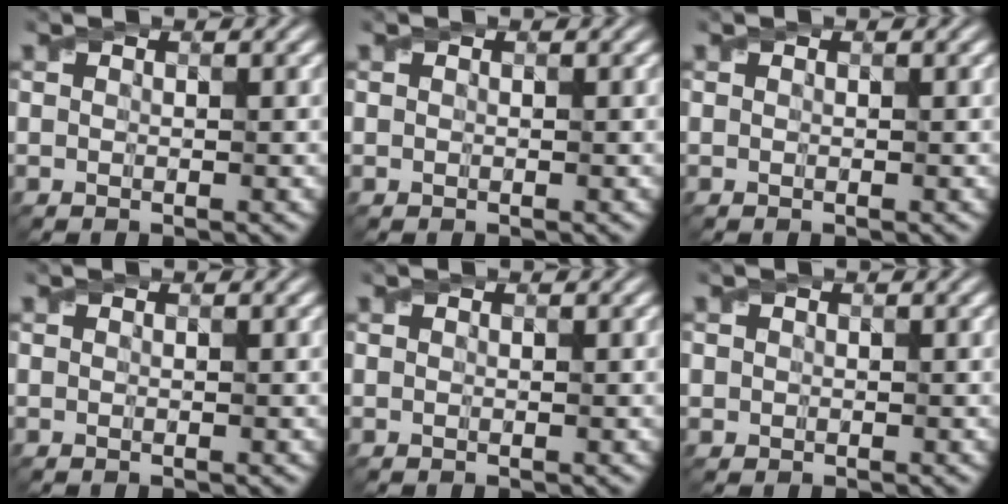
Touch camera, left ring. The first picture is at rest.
{"total": 0.0}
{"total": 0.0}
{"total": 0.0}
{"total": 0.0}
{"total": 0.9, "force": [0.1, 0.9, 0.0], "torque": [0.007, -0.002, -0.001]}